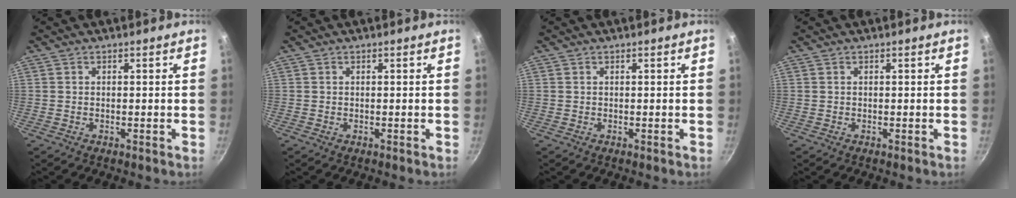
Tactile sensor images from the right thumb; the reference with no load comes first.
{"total": 0.0}
{"total": 0.0}
{"total": 0.0}